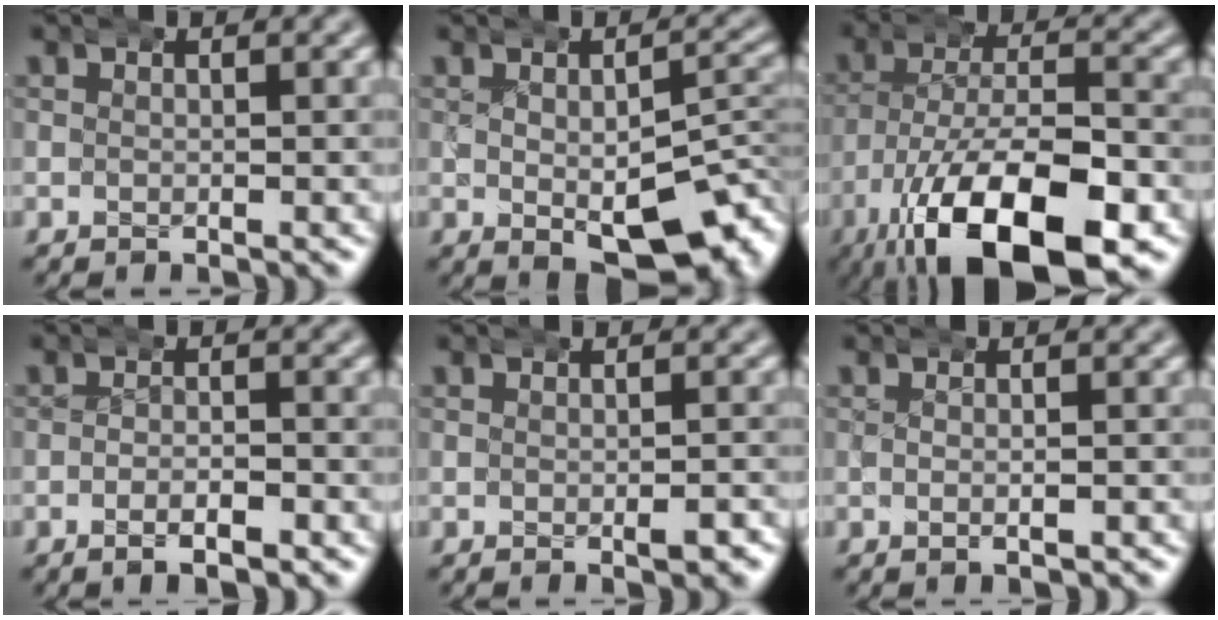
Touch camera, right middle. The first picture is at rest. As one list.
[{"total": 8.5, "force": [-3.0, 4.4, 6.7], "torque": [-0.086, -0.034, -0.029]}, {"total": 12.2, "force": [-4.8, 5.9, 9.5], "torque": [-0.176, -0.044, -0.050]}, {"total": 2.2, "force": [-1.4, 0.5, 1.6], "torque": [-0.026, 0.002, -0.028]}, {"total": 1.3, "force": [-0.3, 0.6, 1.2], "torque": [-0.013, 0.002, -0.007]}, {"total": 0.6, "force": [-0.1, 0.2, 0.5], "torque": [-0.010, -0.001, -0.003]}]